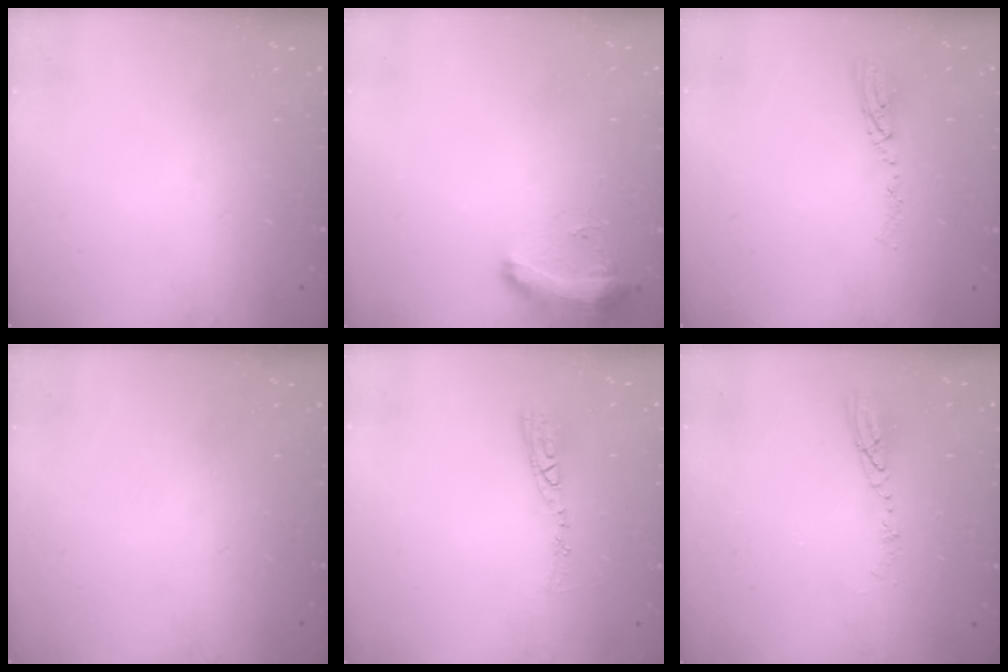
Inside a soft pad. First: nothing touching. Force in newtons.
{"total": 8.8, "press": 8.8, "slide": 0.7}
{"total": 5.4, "press": 5.3, "slide": 0.6}
{"total": 0.0}
{"total": 8.9, "press": 8.9, "slide": 0.8}
{"total": 4.7, "press": 4.6, "slide": 0.5}